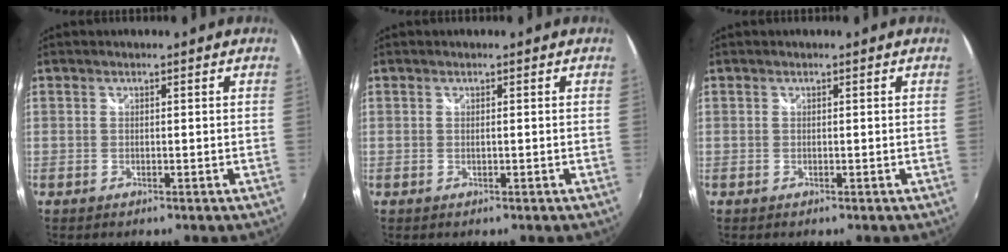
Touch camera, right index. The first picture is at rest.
{"total": 0.0}
{"total": 0.0}